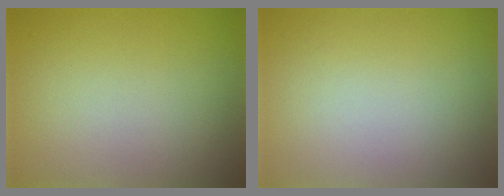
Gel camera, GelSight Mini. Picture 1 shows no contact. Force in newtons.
{"total": 0.0}